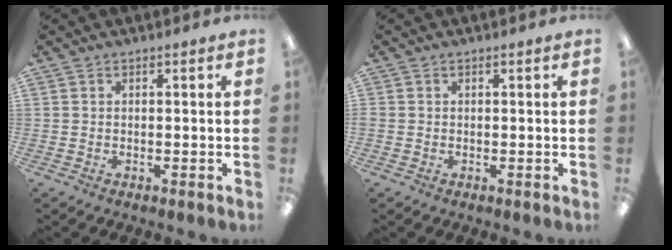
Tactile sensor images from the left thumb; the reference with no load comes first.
{"total": 0.0}